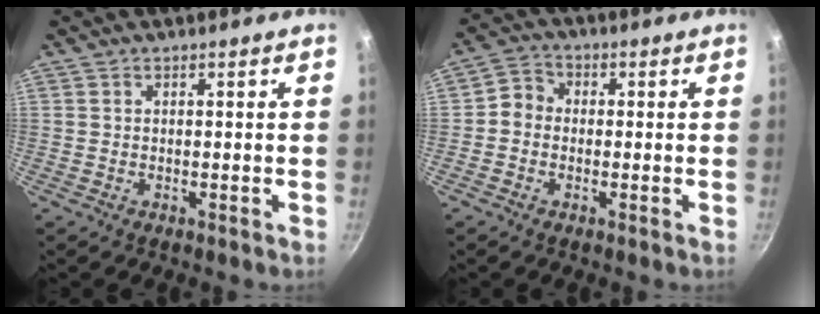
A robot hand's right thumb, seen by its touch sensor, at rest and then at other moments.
{"total": 4.7, "force": [-0.6, 4.0, 2.4], "torque": [-0.027, 0.015, -0.023]}